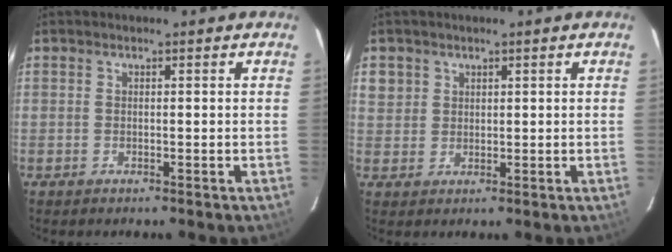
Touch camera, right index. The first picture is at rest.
{"total": 4.2, "force": [1.7, 3.8, 0.7], "torque": [-0.003, 0.011, 0.036]}